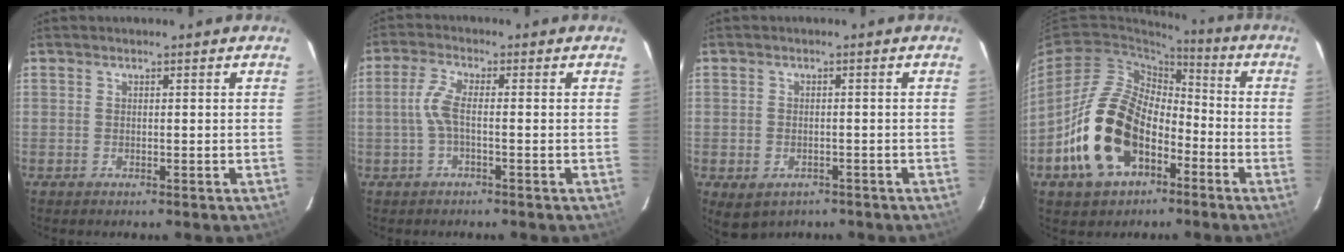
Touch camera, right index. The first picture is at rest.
{"total": 4.0, "force": [-0.7, 0.5, 3.9], "torque": [-0.089, 0.005, -0.014]}
{"total": 4.8, "force": [-2.3, 3.6, 2.1], "torque": [-0.045, -0.009, -0.026]}
{"total": 17.7, "force": [-7.2, 11.4, 11.4], "torque": [-0.241, 0.017, -0.114]}